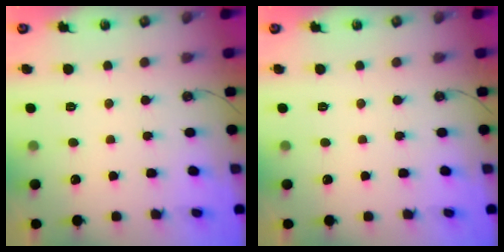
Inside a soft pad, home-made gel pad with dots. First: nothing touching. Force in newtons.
{"total": 0.0}